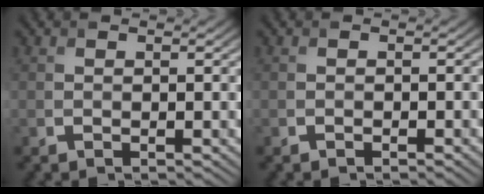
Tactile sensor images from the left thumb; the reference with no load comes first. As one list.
[{"total": 0.7, "force": [-0.5, 0.1, 0.4], "torque": [-0.003, 0.002, -0.009]}]